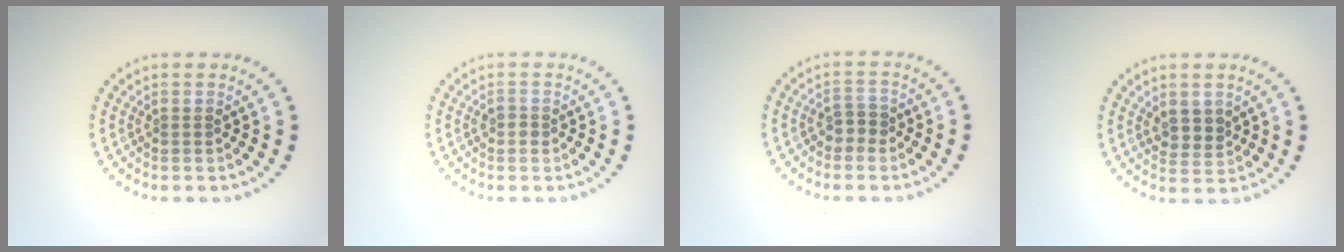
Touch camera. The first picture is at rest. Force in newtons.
{"total": 0.9, "press": 0.9, "slide": 0.2}
{"total": 1.6, "press": 1.5, "slide": 0.7}
{"total": 2.2, "press": 2.0, "slide": 0.9}